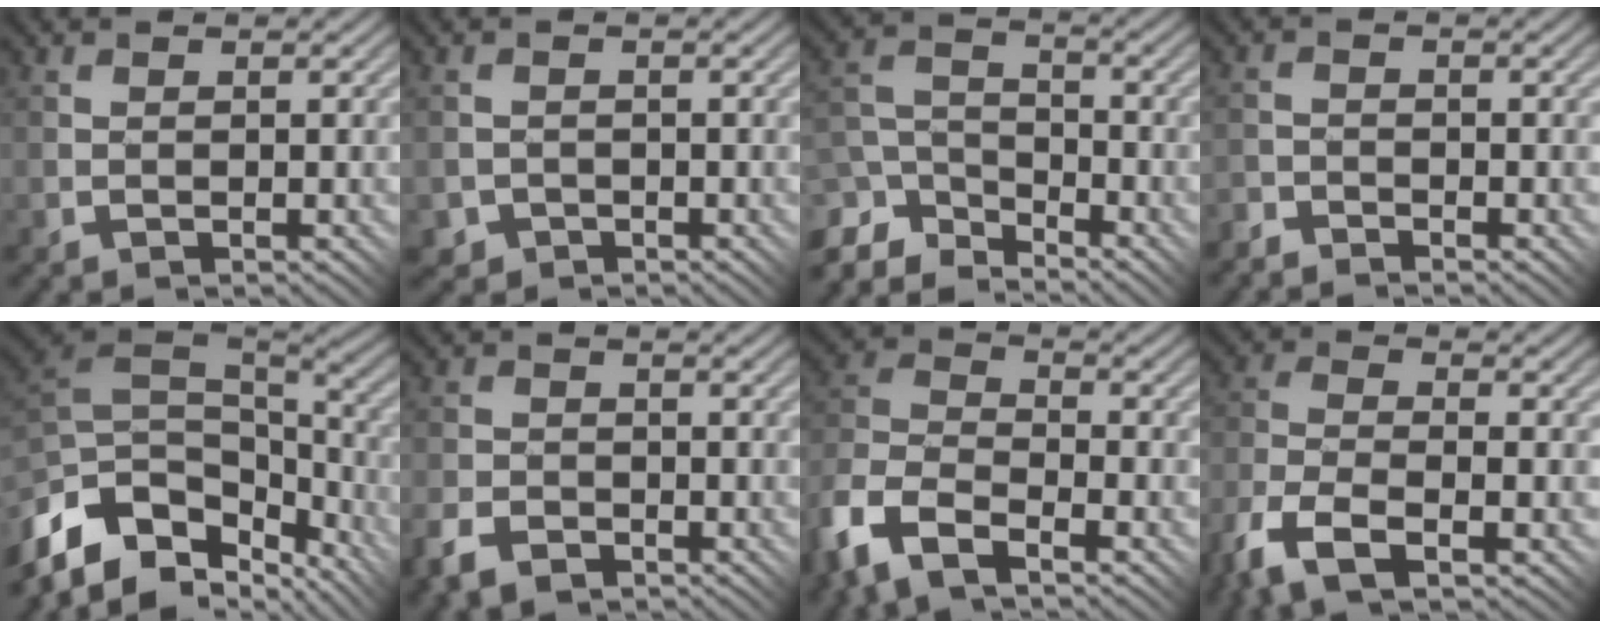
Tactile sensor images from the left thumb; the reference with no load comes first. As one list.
[{"total": 2.1, "force": [-1.2, 1.7, -0.3], "torque": [0.004, 0.002, -0.024]}, {"total": 8.1, "force": [-6.0, 4.1, 3.6], "torque": [-0.097, -0.005, -0.114]}, {"total": 2.5, "force": [-2.5, 0.4, -0.1], "torque": [0.004, 0.009, -0.055]}, {"total": 13.1, "force": [-5.7, 7.2, 9.4], "torque": [-0.244, -0.015, -0.091]}, {"total": 4.4, "force": [-3.0, 2.6, 1.8], "torque": [-0.050, -0.006, -0.061]}, {"total": 11.0, "force": [-7.1, 5.4, 6.4], "torque": [-0.153, -0.020, -0.149]}, {"total": 9.4, "force": [-5.8, 3.7, 6.5], "torque": [-0.147, -0.016, -0.113]}]